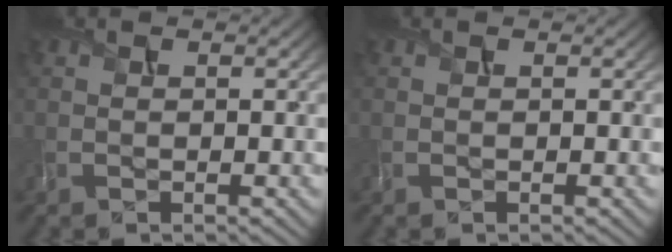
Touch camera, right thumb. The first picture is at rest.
{"total": 0.0}